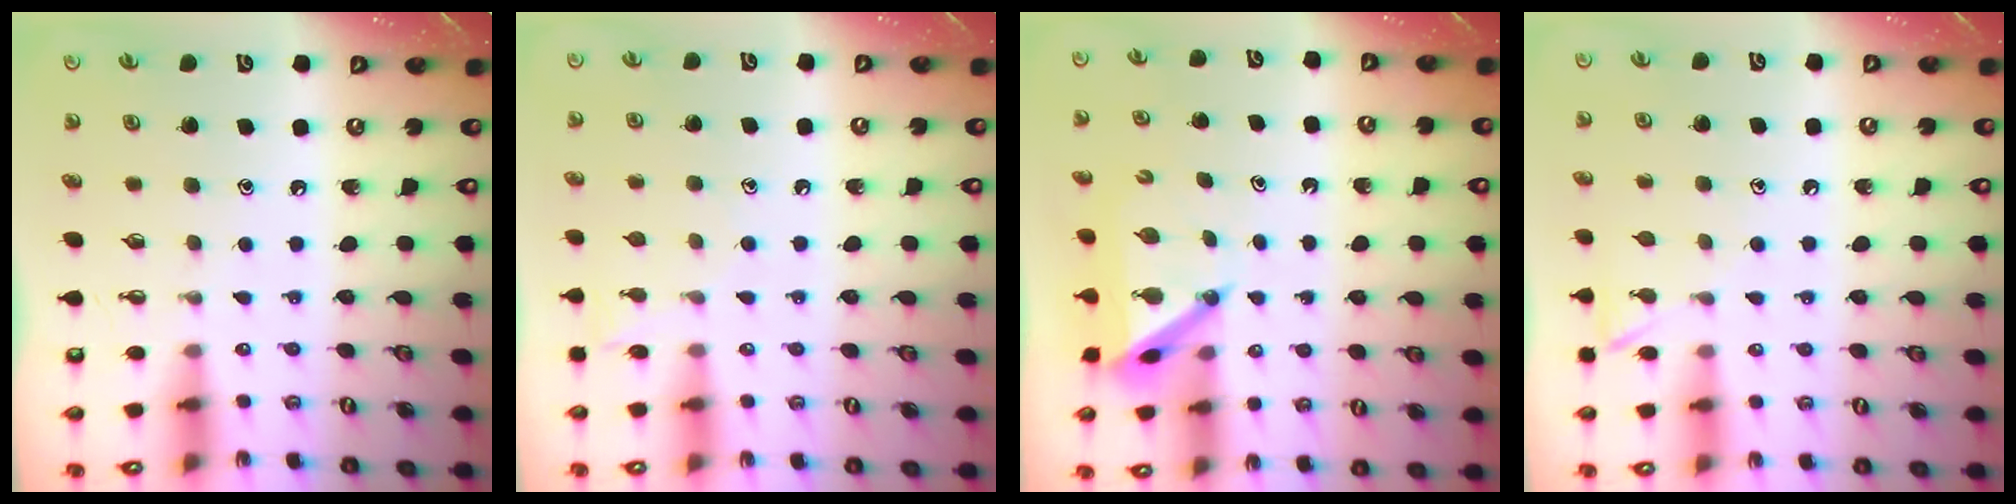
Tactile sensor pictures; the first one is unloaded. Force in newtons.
{"total": 6.0, "press": 6.0, "slide": 0.6}
{"total": 5.1, "press": 5.0, "slide": 0.3}
{"total": 6.5, "press": 6.4, "slide": 0.7}